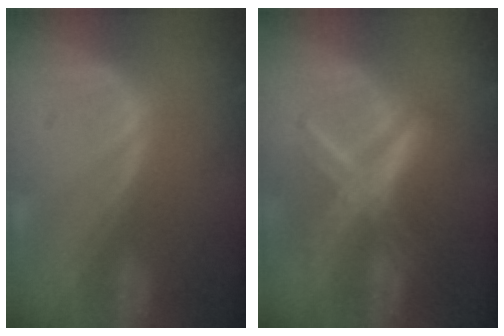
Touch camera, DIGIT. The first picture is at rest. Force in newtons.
{"total": 7.3, "press": 7.3, "slide": 0.5}